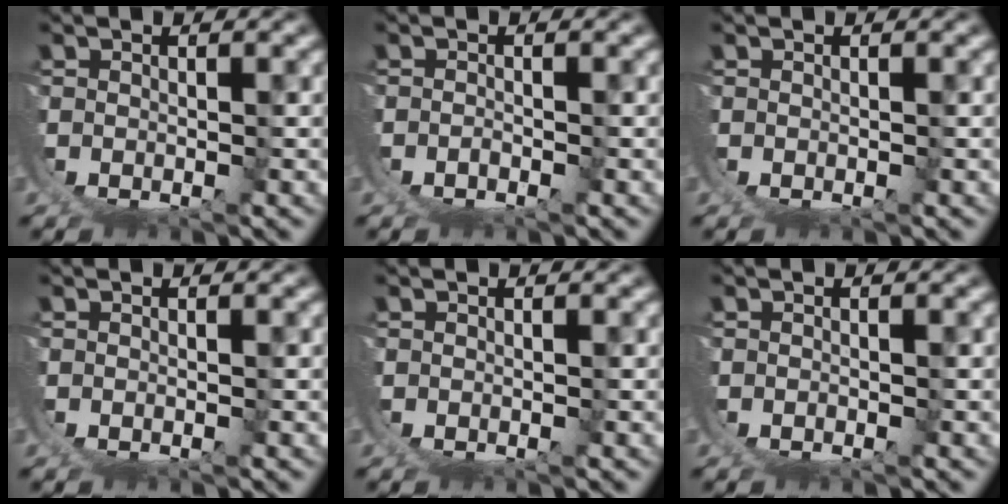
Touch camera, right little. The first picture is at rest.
{"total": 0.6, "force": [-0.5, -0.3, 0.2], "torque": [0.000, 0.003, -0.014]}
{"total": 0.0}
{"total": 0.0}
{"total": 0.0}
{"total": 0.6, "force": [-0.1, -0.5, 0.0], "torque": [-0.002, -0.003, -0.002]}